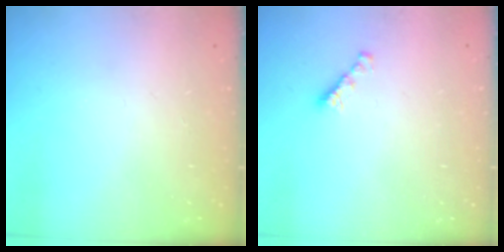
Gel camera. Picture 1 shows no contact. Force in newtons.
{"total": 2.7, "press": 2.6, "slide": 0.7}